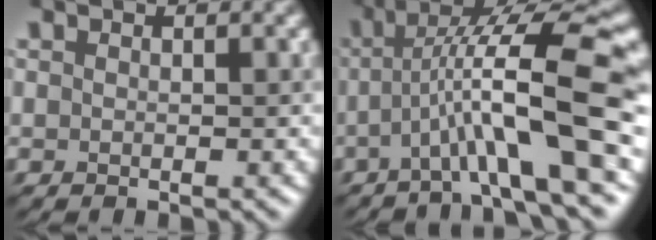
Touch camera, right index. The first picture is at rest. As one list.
[{"total": 9.6, "force": [-1.5, 1.6, 9.3], "torque": [-0.151, 0.018, -0.033]}]